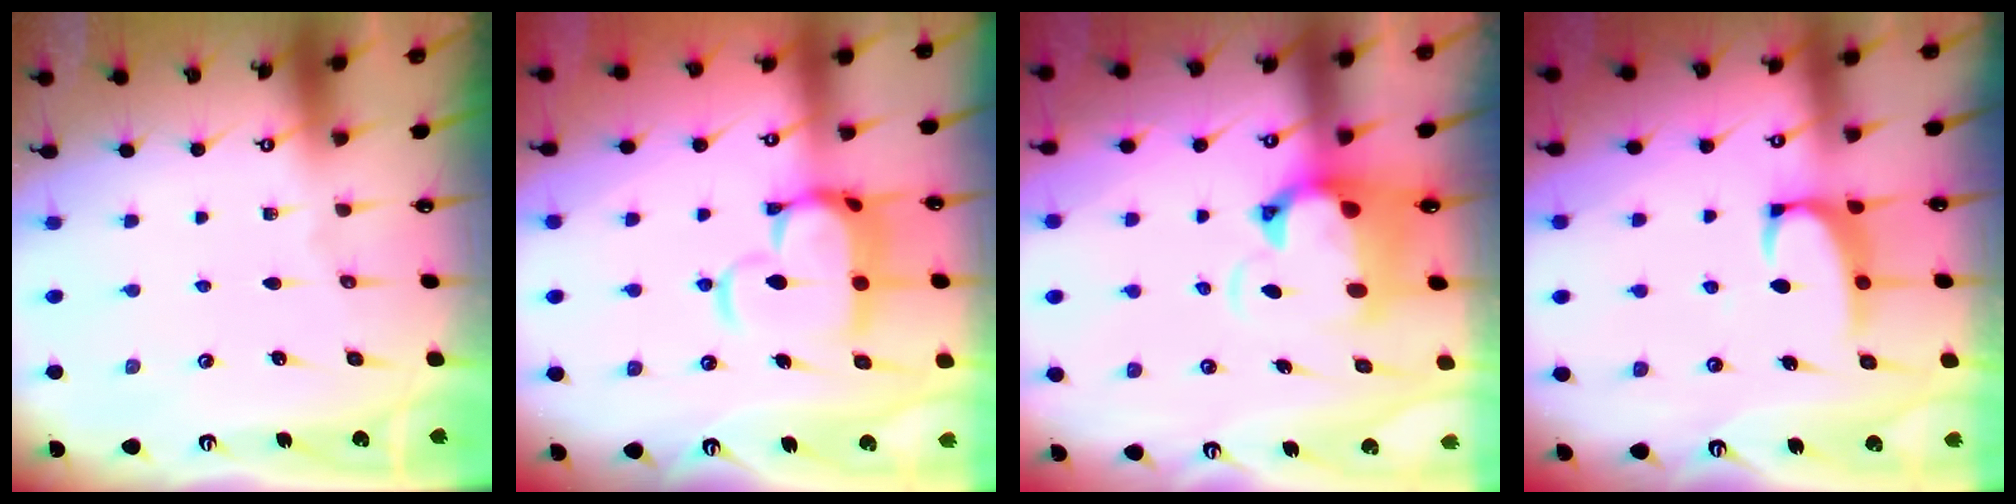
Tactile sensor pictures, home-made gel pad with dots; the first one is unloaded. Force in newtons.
{"total": 10.0, "press": 9.8, "slide": 1.5}
{"total": 3.4, "press": 3.0, "slide": 1.6}
{"total": 2.5, "press": 2.4, "slide": 0.8}